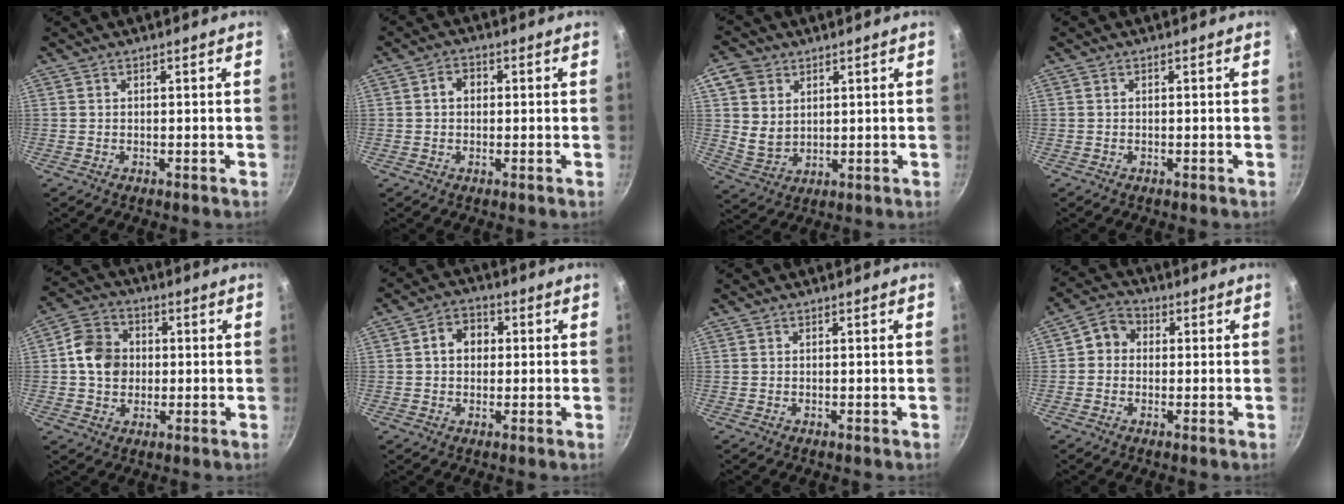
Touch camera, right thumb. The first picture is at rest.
{"total": 3.0, "force": [0.4, 2.4, 1.8], "torque": [-0.014, 0.008, 0.003]}
{"total": 7.7, "force": [2.6, 6.4, 3.6], "torque": [-0.044, -0.017, 0.056]}
{"total": 0.0}
{"total": 9.4, "force": [0.5, 7.9, 5.1], "torque": [-0.068, 0.013, -0.004]}
{"total": 6.1, "force": [0.9, 4.9, 3.6], "torque": [-0.028, 0.013, 0.005]}
{"total": 0.0}
{"total": 5.3, "force": [0.2, 4.7, 2.5], "torque": [-0.020, 0.012, -0.015]}